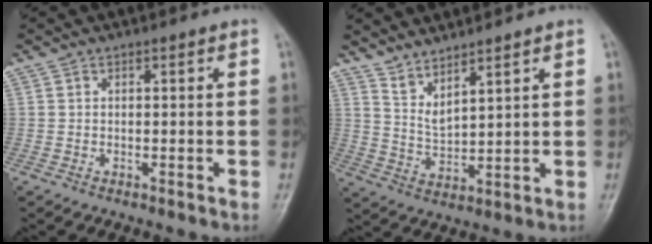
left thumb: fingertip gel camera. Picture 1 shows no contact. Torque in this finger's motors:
{"motor_torque": [0.13, -0.44, 0.08, -0.24, 0.03]}